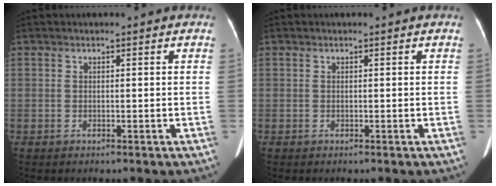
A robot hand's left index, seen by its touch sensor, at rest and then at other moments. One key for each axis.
{"total": 0.0}